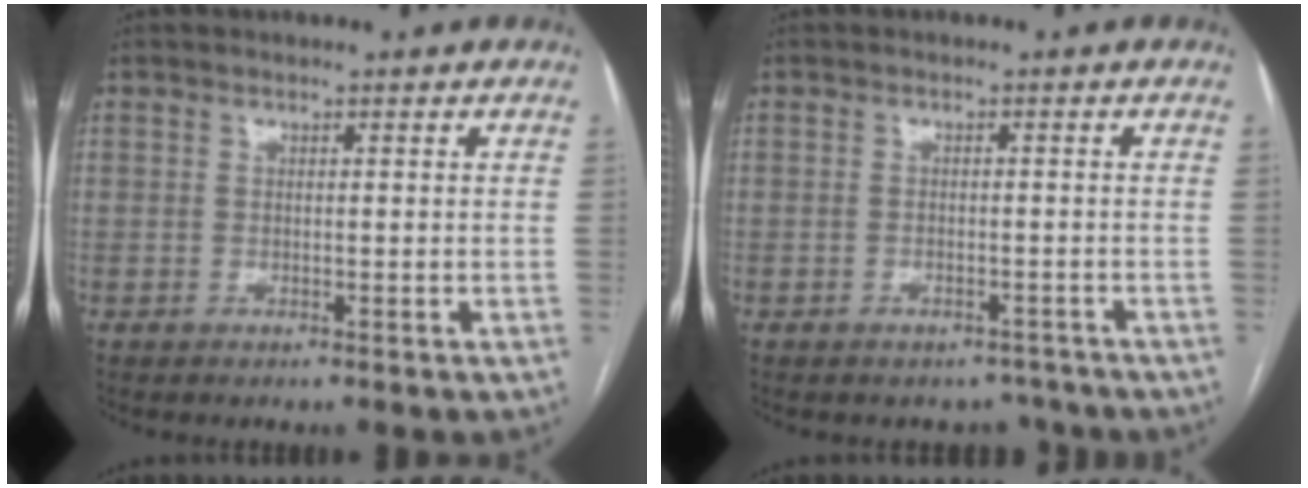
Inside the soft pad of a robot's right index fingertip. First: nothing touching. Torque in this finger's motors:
{"motor_torque": [0.18, 0.00, 0.08, 0.00]}